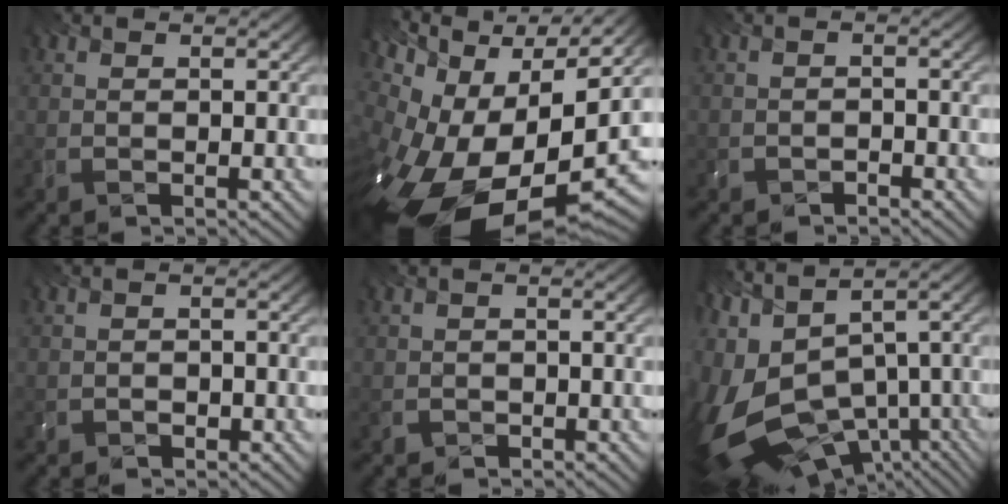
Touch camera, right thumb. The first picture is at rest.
{"total": 18.2, "force": [-6.5, 9.9, 13.8], "torque": [-0.277, -0.054, -0.068]}
{"total": 1.3, "force": [-1.3, 0.0, -0.1], "torque": [-0.021, -0.001, -0.017]}
{"total": 1.1, "force": [-1.1, 0.1, -0.1], "torque": [-0.022, 0.002, -0.008]}
{"total": 1.1, "force": [-1.0, 0.0, -0.4], "torque": [-0.021, -0.001, 0.002]}
{"total": 14.5, "force": [-5.7, 7.8, 10.8], "torque": [-0.294, -0.057, -0.032]}